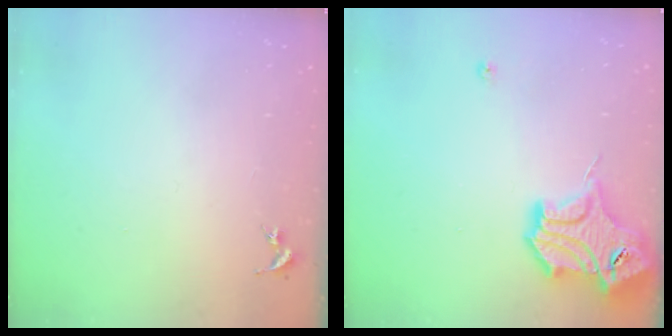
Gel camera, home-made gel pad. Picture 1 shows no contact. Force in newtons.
{"total": 18.1, "press": 17.9, "slide": 2.0}